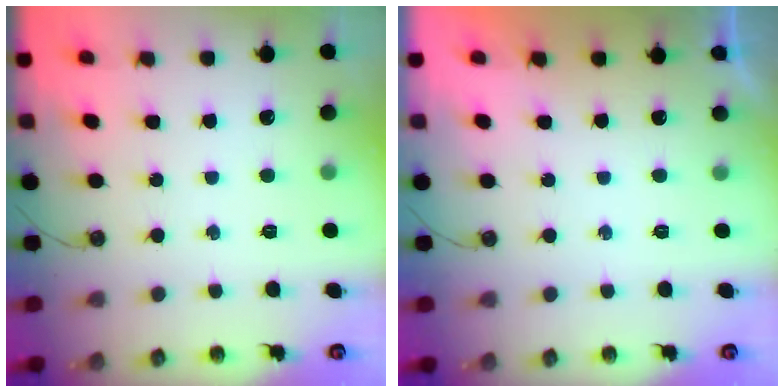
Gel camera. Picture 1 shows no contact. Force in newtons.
{"total": 0.0}